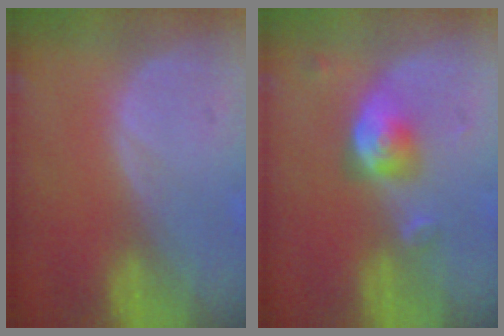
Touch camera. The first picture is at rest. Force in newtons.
{"total": 5.1, "press": 4.7, "slide": 2.1}